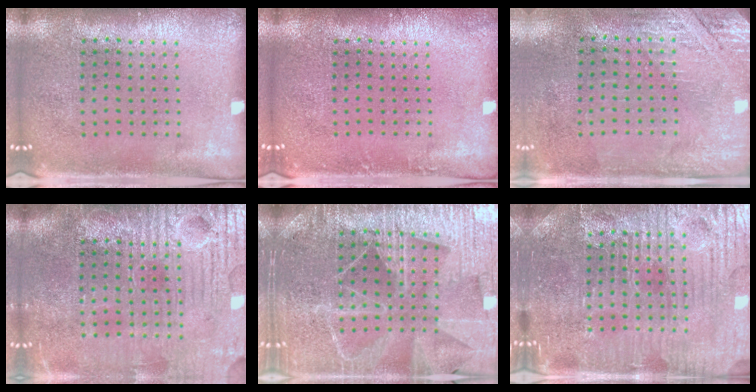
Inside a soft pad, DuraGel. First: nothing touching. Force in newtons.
{"total": 0.7, "press": 0.7, "slide": 0.1}
{"total": 2.8, "press": 2.5, "slide": 1.4}
{"total": 4.3, "press": 3.9, "slide": 1.8}
{"total": 5.1, "press": 4.6, "slide": 2.3}
{"total": 4.9, "press": 4.7, "slide": 1.3}